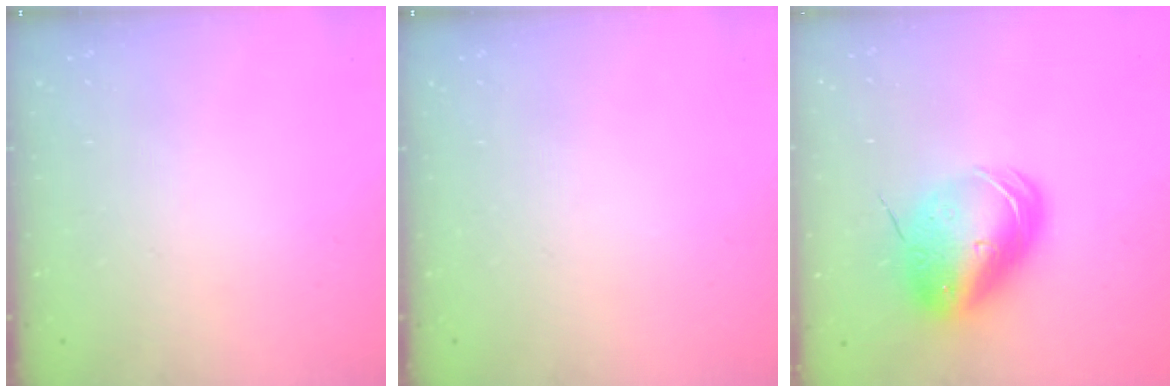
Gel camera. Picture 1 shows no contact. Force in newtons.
{"total": 0.0}
{"total": 13.3, "press": 13.1, "slide": 2.6}